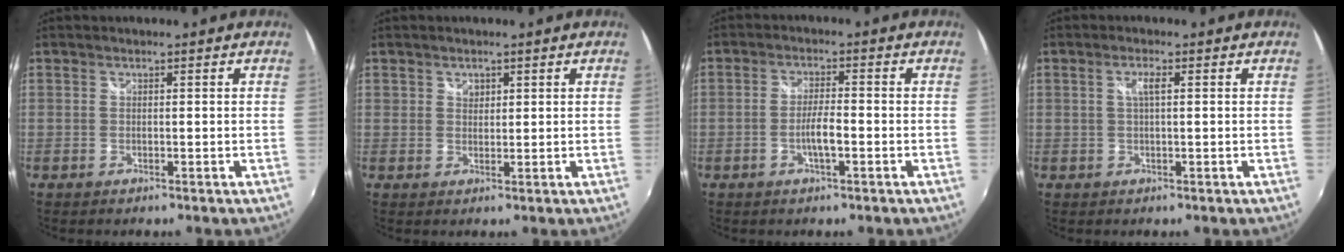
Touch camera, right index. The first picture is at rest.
{"total": 1.7, "force": [0.8, 1.4, 0.4], "torque": [-0.002, 0.003, 0.013]}
{"total": 4.1, "force": [-1.5, 0.6, 3.8], "torque": [-0.075, 0.001, -0.028]}
{"total": 2.1, "force": [0.4, 0.2, 2.1], "torque": [-0.038, 0.003, 0.005]}